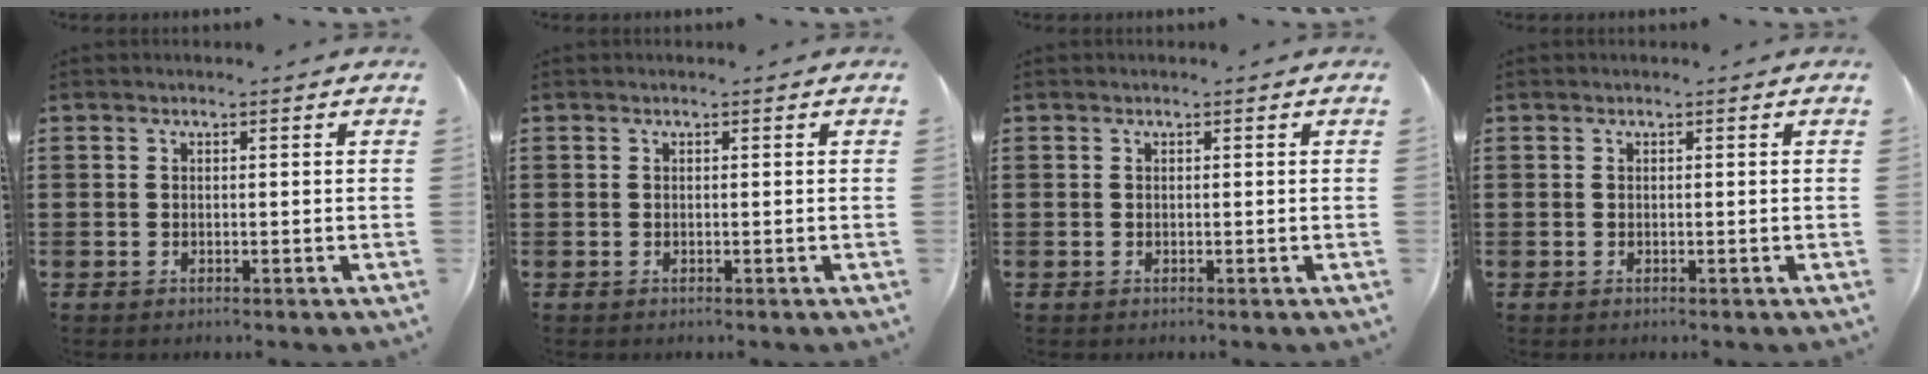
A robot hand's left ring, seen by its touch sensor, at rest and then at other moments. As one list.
[{"total": 0.0}, {"total": 0.0}, {"total": 0.0}]